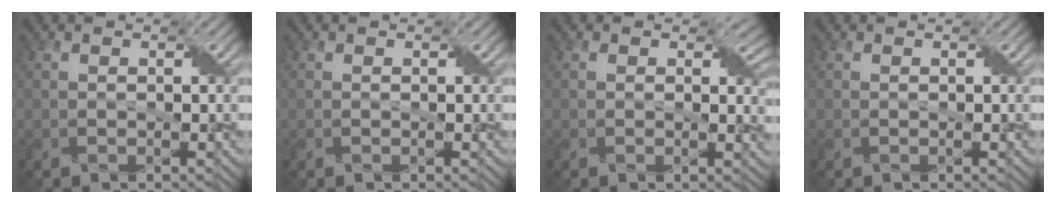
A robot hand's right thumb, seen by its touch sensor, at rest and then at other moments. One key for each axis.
{"total": 0.0}
{"total": 3.4, "fx": 1.1, "fy": 2.0, "fz": 2.4, "tx": -0.031, "ty": -0.008, "tz": 0.016}
{"total": 0.0}